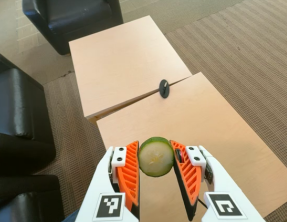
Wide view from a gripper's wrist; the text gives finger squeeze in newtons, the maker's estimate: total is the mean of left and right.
{"total": 12.6, "left": 13.3, "right": 11.8}